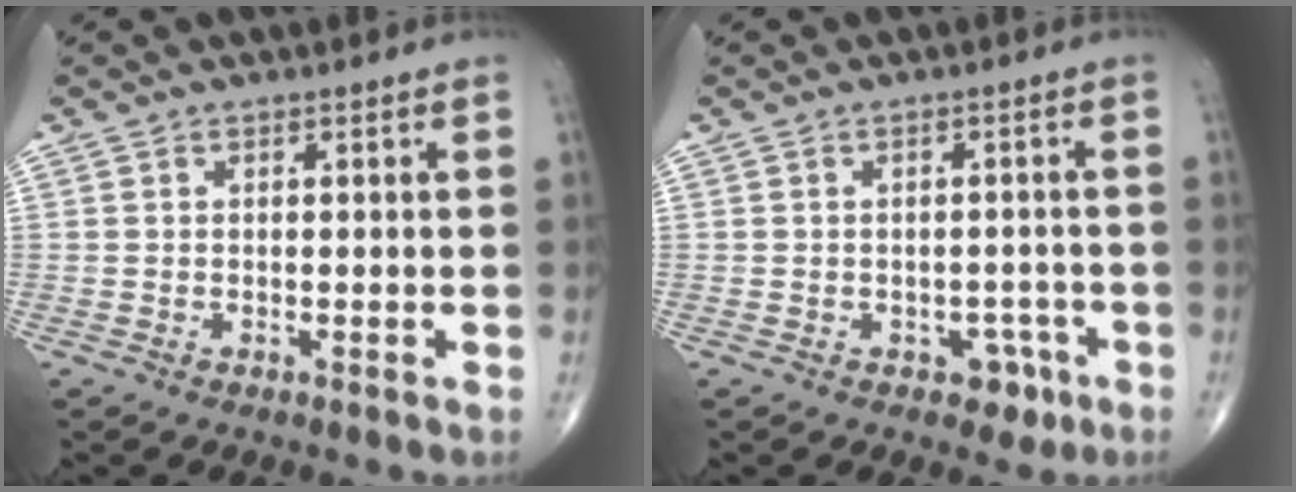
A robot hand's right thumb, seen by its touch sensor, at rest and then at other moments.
{"total": 3.9, "force": [-2.0, 2.8, 2.0], "torque": [-0.004, 0.013, -0.022]}